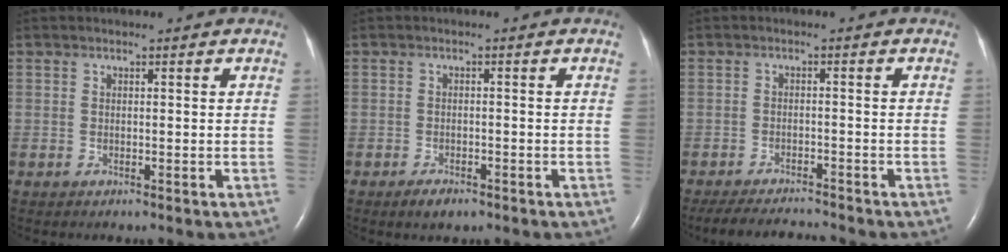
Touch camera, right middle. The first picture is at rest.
{"total": 2.5, "force": [-1.7, 1.0, 1.4], "torque": [-0.032, -0.003, -0.023]}
{"total": 6.7, "force": [-6.5, 0.3, 1.7], "torque": [-0.029, -0.008, -0.104]}